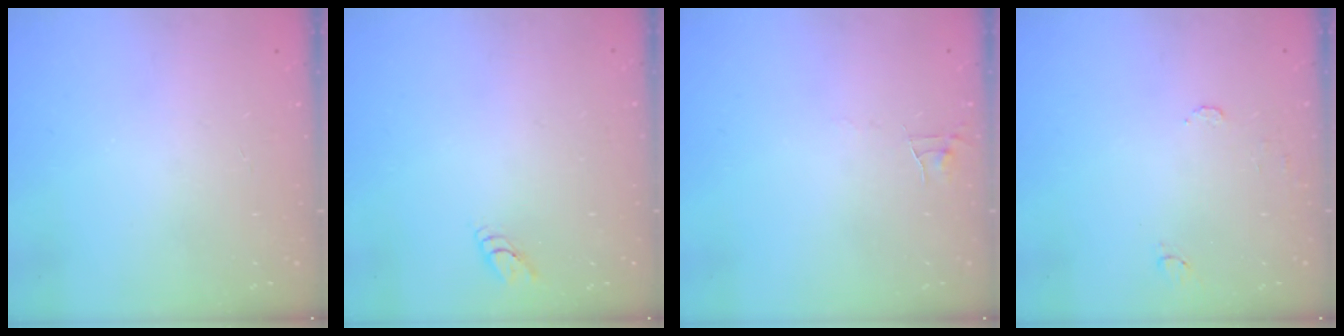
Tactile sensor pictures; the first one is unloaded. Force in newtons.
{"total": 2.6, "press": 2.6, "slide": 0.3}
{"total": 3.5, "press": 3.5, "slide": 0.3}
{"total": 6.1, "press": 6.1, "slide": 0.5}